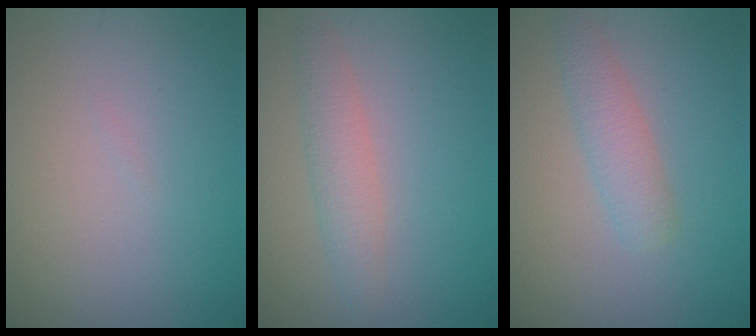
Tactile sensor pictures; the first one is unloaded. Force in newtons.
{"total": 2.4, "press": 2.4, "slide": 0.0}
{"total": 2.5, "press": 2.5, "slide": 0.1}